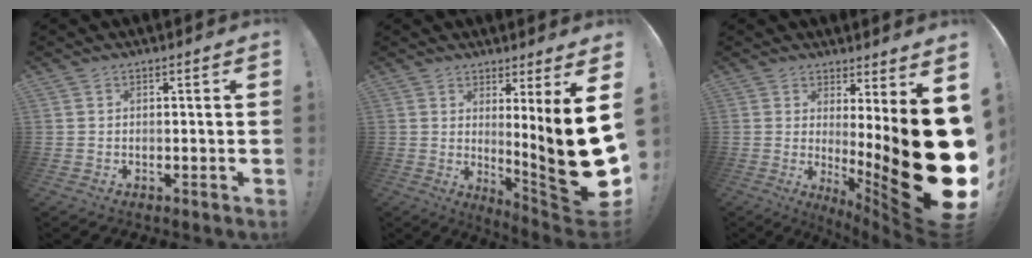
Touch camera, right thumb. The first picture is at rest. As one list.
[{"total": 17.2, "force": [1.5, 0.3, 17.2], "torque": [-0.240, -0.050, 0.029]}, {"total": 25.7, "force": [-1.1, 4.9, 25.2], "torque": [-0.321, -0.065, 0.010]}]